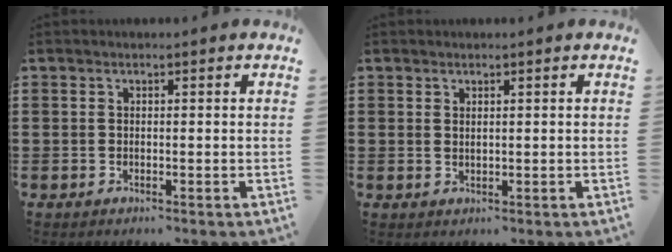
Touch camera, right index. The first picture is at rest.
{"total": 0.7, "force": [0.4, 0.2, 0.5], "torque": [-0.010, 0.001, 0.008]}